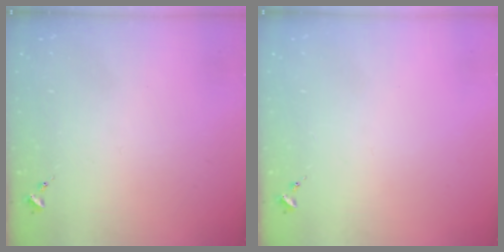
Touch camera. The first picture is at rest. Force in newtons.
{"total": 0.0}